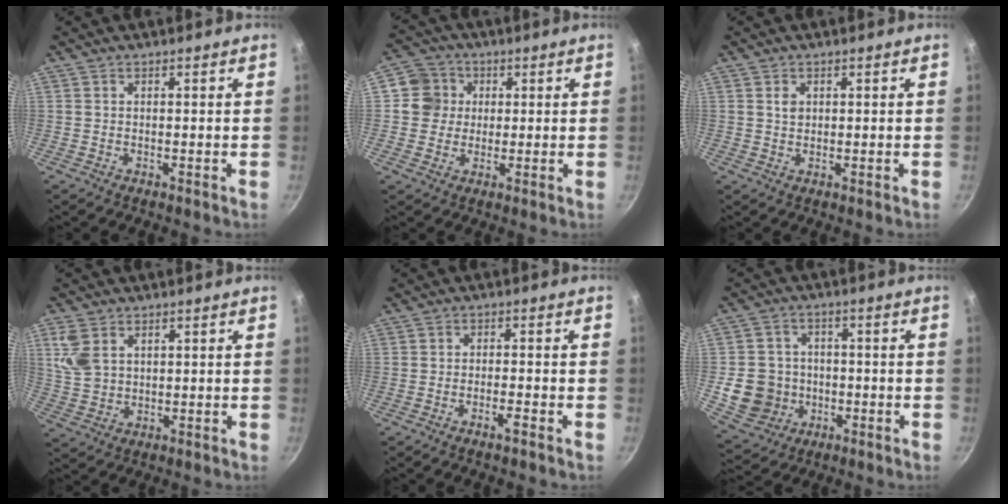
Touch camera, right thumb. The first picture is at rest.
{"total": 6.5, "force": [1.2, 6.2, 1.6], "torque": [0.012, 0.008, 0.007]}
{"total": 1.8, "force": [0.6, 1.4, 1.0], "torque": [-0.014, 0.001, 0.011]}
{"total": 6.7, "force": [2.8, 4.5, 4.1], "torque": [-0.078, -0.007, 0.064]}
{"total": 1.9, "force": [-1.4, 0.2, 1.4], "torque": [-0.026, 0.012, -0.023]}
{"total": 10.5, "force": [-2.2, 9.5, 3.9], "torque": [-0.050, 0.021, -0.028]}